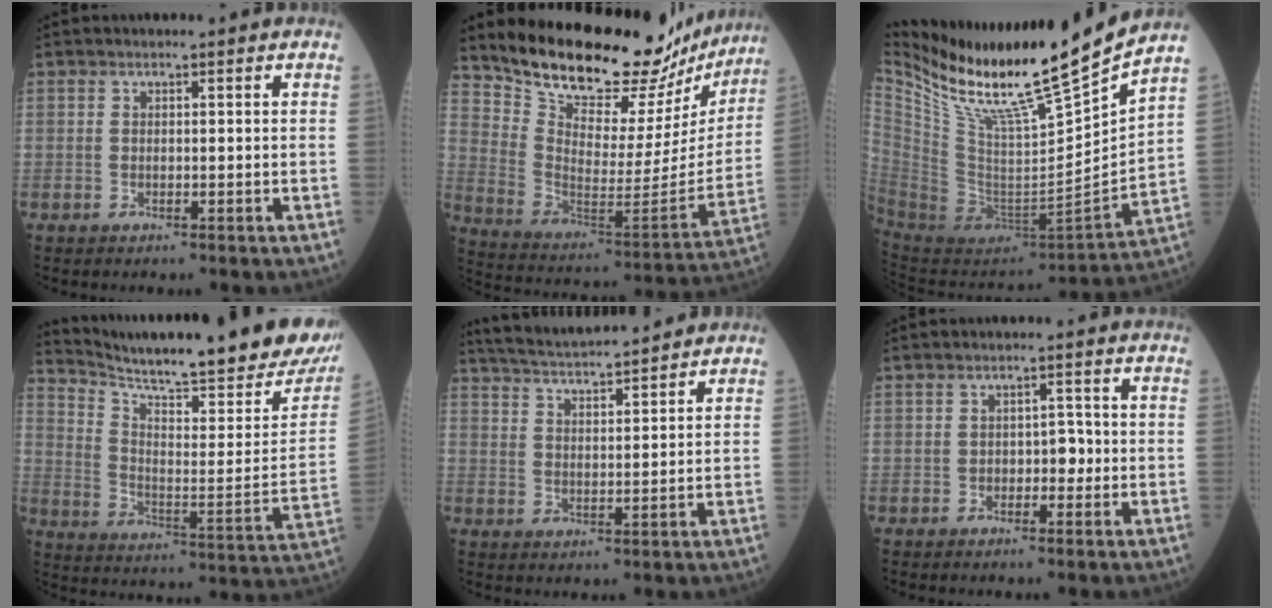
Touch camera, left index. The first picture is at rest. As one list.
[{"total": 25.7, "force": [23.2, 7.3, 8.3], "torque": [-0.136, -0.070, 0.323]}, {"total": 23.6, "force": [19.4, -0.8, 13.4], "torque": [-0.235, -0.065, 0.340]}, {"total": 26.6, "force": [23.4, 1.6, 12.5], "torque": [-0.209, -0.095, 0.313]}, {"total": 11.9, "force": [11.0, 0.9, 4.5], "torque": [-0.087, 0.022, 0.176]}, {"total": 2.8, "force": [-0.9, 1.6, 2.1], "torque": [-0.024, 0.007, -0.015]}]